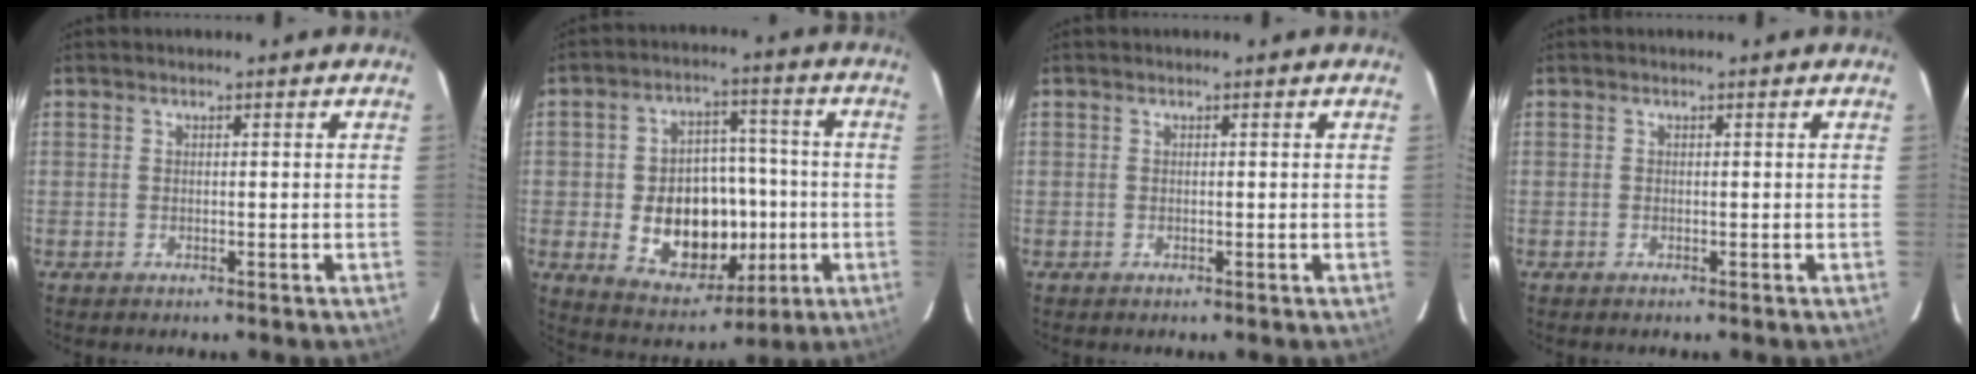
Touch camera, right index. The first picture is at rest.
{"total": 15.7, "force": [-2.8, 11.1, 10.7], "torque": [-0.211, 0.014, -0.019]}
{"total": 0.0}
{"total": 0.0}